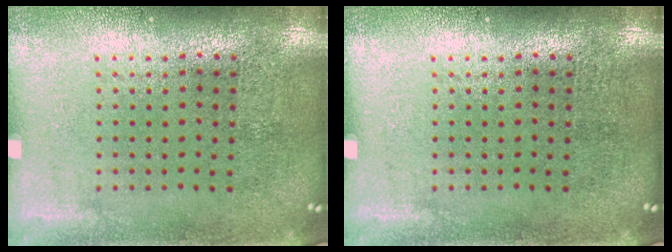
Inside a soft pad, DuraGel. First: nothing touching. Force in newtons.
{"total": 0.0}